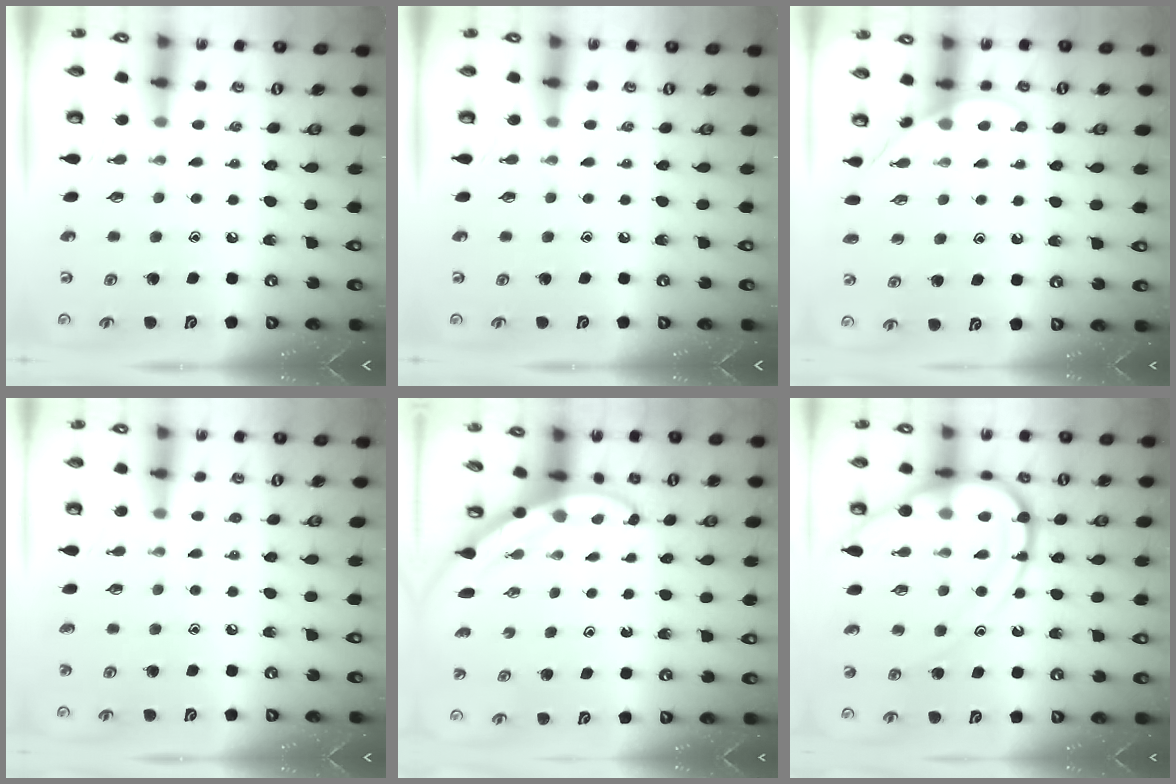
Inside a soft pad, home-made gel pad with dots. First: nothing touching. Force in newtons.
{"total": 0.0}
{"total": 4.9, "press": 4.9, "slide": 0.5}
{"total": 5.0, "press": 5.0, "slide": 0.6}
{"total": 3.4, "press": 3.4, "slide": 0.1}
{"total": 16.4, "press": 16.4, "slide": 1.7}